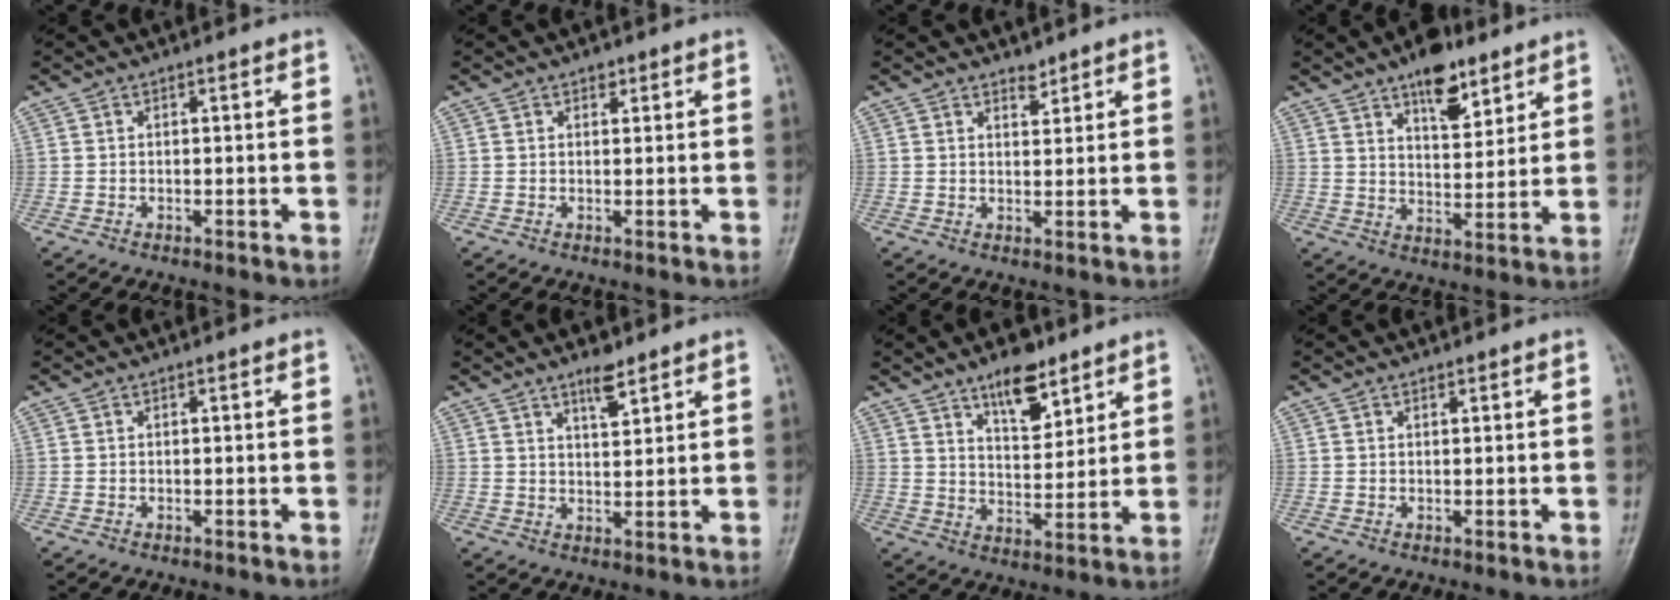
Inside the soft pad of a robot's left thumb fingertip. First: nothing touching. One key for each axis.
{"total": 1.2, "fx": 0.8, "fy": 0.8, "fz": 0.5, "tx": 0.001, "ty": -0.005, "tz": 0.010}
{"total": 2.0, "fx": 1.8, "fy": 0.9, "fz": 0.5, "tx": 0.005, "ty": -0.014, "tz": 0.027}
{"total": 10.1, "fx": 6.6, "fy": 4.6, "fz": 6.2, "tx": -0.069, "ty": -0.040, "tz": 0.105}
{"total": 0.0}
{"total": 4.4, "fx": 3.2, "fy": 1.3, "fz": 2.6, "tx": -0.032, "ty": -0.025, "tz": 0.054}
{"total": 9.4, "fx": 6.3, "fy": 4.0, "fz": 5.7, "tx": -0.065, "ty": -0.044, "tz": 0.106}
{"total": 0.6, "fx": 0.4, "fy": 0.3, "fz": 0.3, "tx": -0.005, "ty": -0.003, "tz": 0.006}